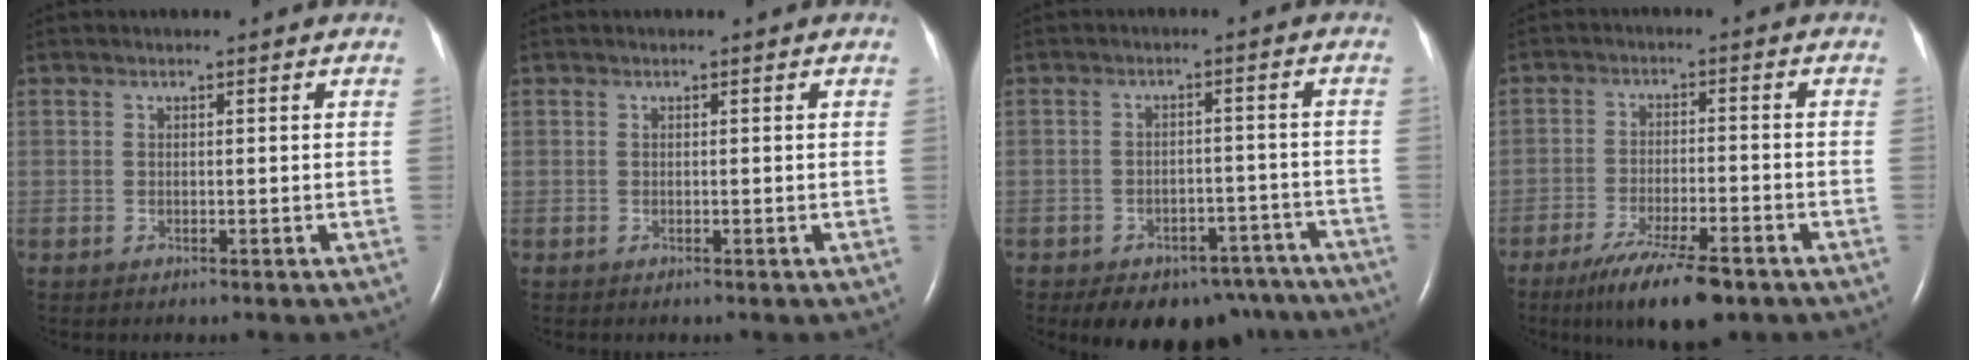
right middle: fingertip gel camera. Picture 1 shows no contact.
{"total": 0.6, "force": [0.6, -0.1, 0.1], "torque": [0.001, 0.002, 0.011]}
{"total": 13.7, "force": [-10.5, 7.4, 4.8], "torque": [-0.062, 0.021, -0.123]}
{"total": 10.3, "force": [-7.1, 1.9, 7.2], "torque": [-0.128, -0.022, -0.115]}